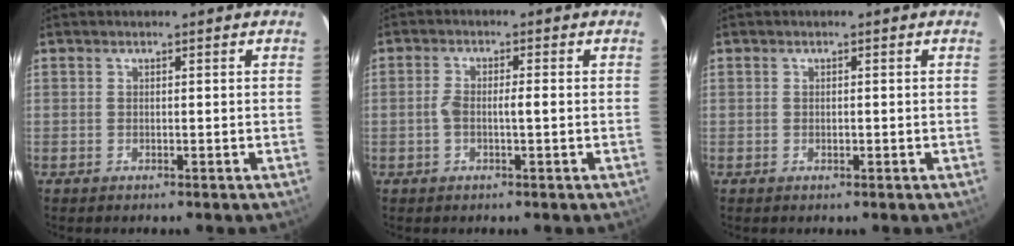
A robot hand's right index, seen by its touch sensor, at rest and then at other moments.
{"total": 3.3, "force": [-0.4, 0.8, 3.2], "torque": [-0.067, 0.011, -0.007]}
{"total": 0.6, "force": [-0.2, 0.2, 0.5], "torque": [-0.010, -0.001, -0.003]}